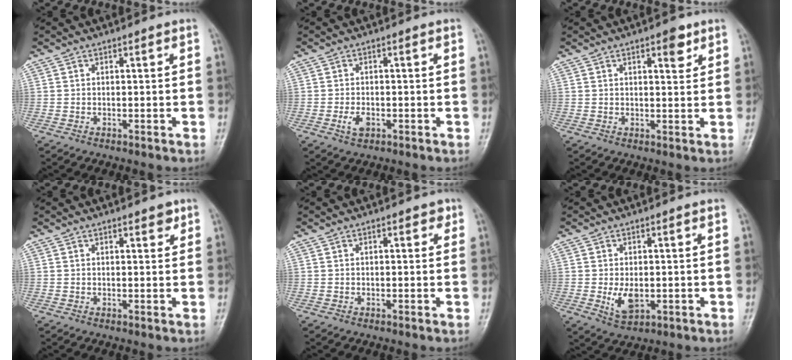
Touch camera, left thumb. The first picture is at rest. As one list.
[{"total": 2.9, "force": [-1.1, 1.7, 2.1], "torque": [-0.041, 0.006, -0.019]}, {"total": 3.8, "force": [2.1, 1.5, 2.8], "torque": [-0.027, -0.009, 0.028]}, {"total": 2.3, "force": [1.5, 0.9, 1.5], "torque": [-0.013, -0.007, 0.019]}, {"total": 2.0, "force": [0.9, 1.1, 1.5], "torque": [-0.011, 0.000, 0.008]}, {"total": 5.2, "force": [-0.7, 3.0, 4.2], "torque": [-0.069, -0.007, -0.003]}]